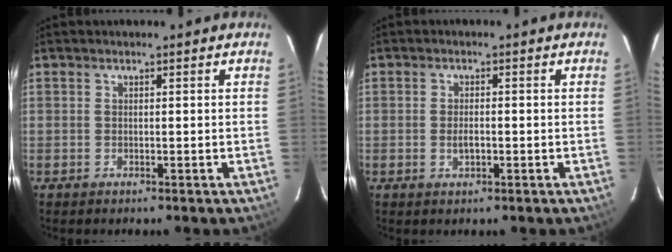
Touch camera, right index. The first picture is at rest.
{"total": 2.3, "force": [-0.5, 1.0, 1.9], "torque": [-0.036, 0.001, -0.009]}